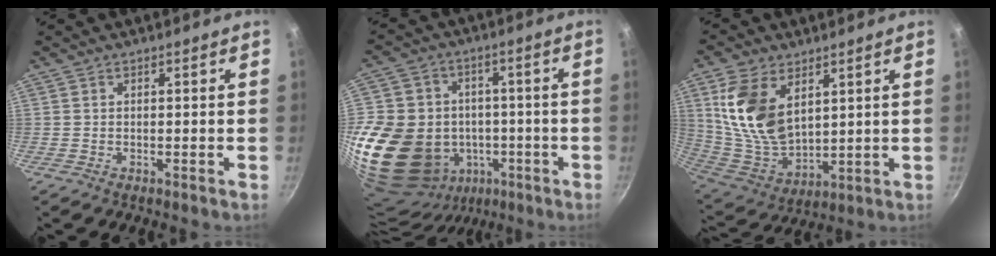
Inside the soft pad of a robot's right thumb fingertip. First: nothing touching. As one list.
[{"total": 27.2, "force": [-5.3, 22.6, 14.2], "torque": [-0.286, 0.031, -0.058]}, {"total": 16.1, "force": [5.9, 9.8, 11.3], "torque": [-0.205, -0.043, 0.130]}]